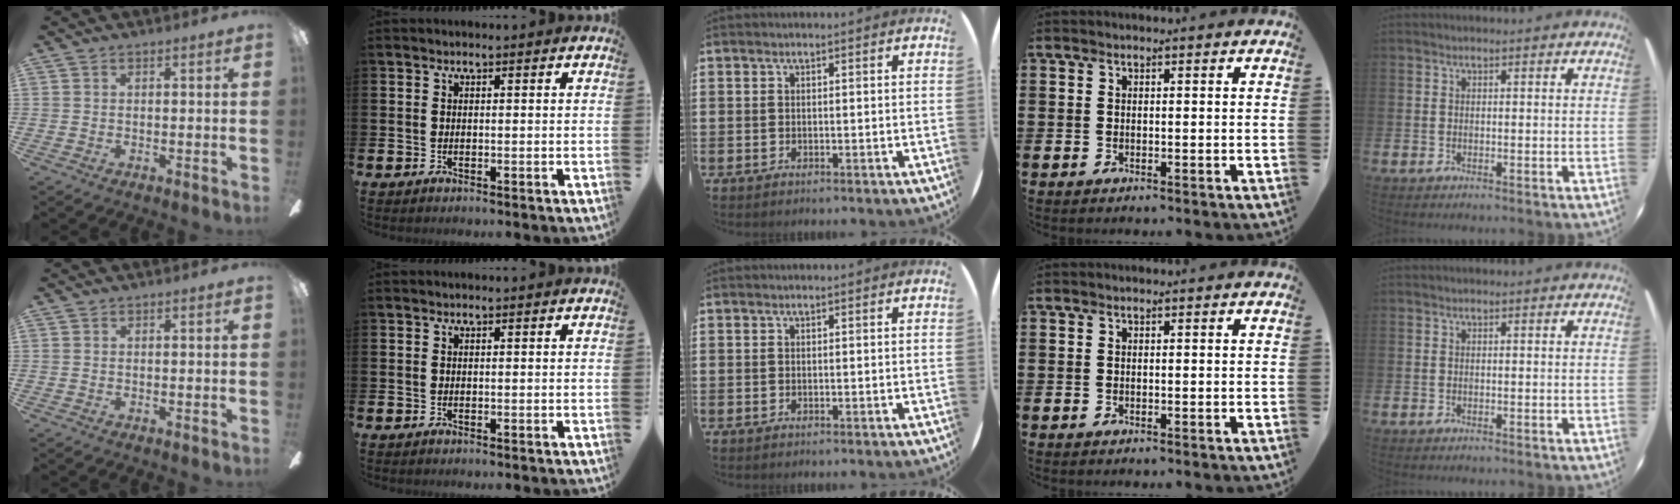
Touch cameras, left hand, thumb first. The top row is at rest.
{}